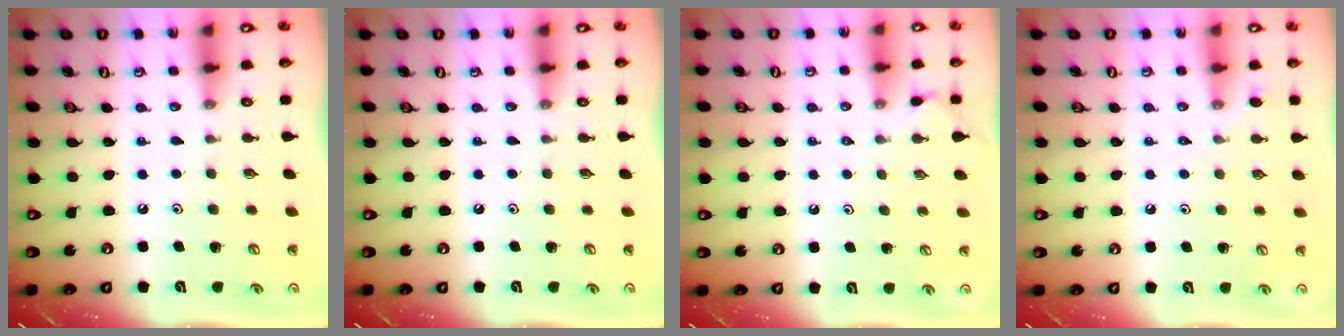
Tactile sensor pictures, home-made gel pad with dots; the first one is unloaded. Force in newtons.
{"total": 0.0}
{"total": 2.1, "press": 2.1, "slide": 0.3}
{"total": 3.2, "press": 3.1, "slide": 0.6}